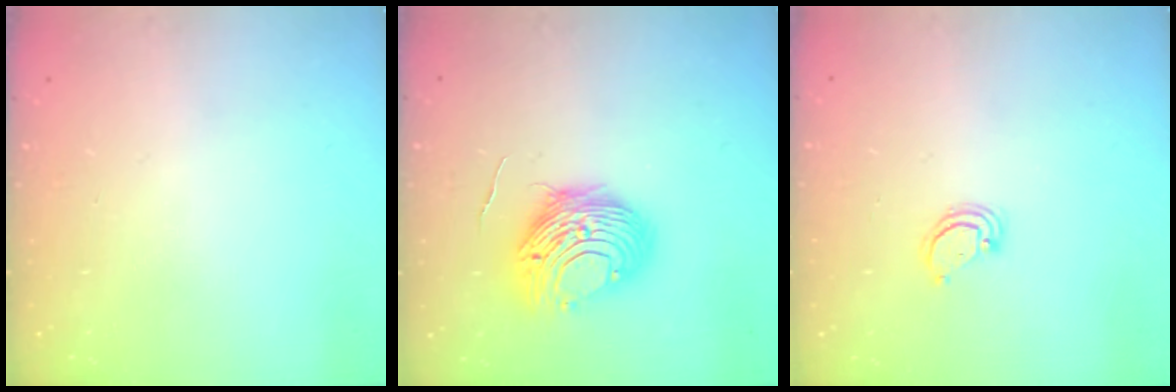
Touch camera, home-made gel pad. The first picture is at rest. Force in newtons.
{"total": 11.5, "press": 11.4, "slide": 1.1}
{"total": 2.9, "press": 2.8, "slide": 0.2}